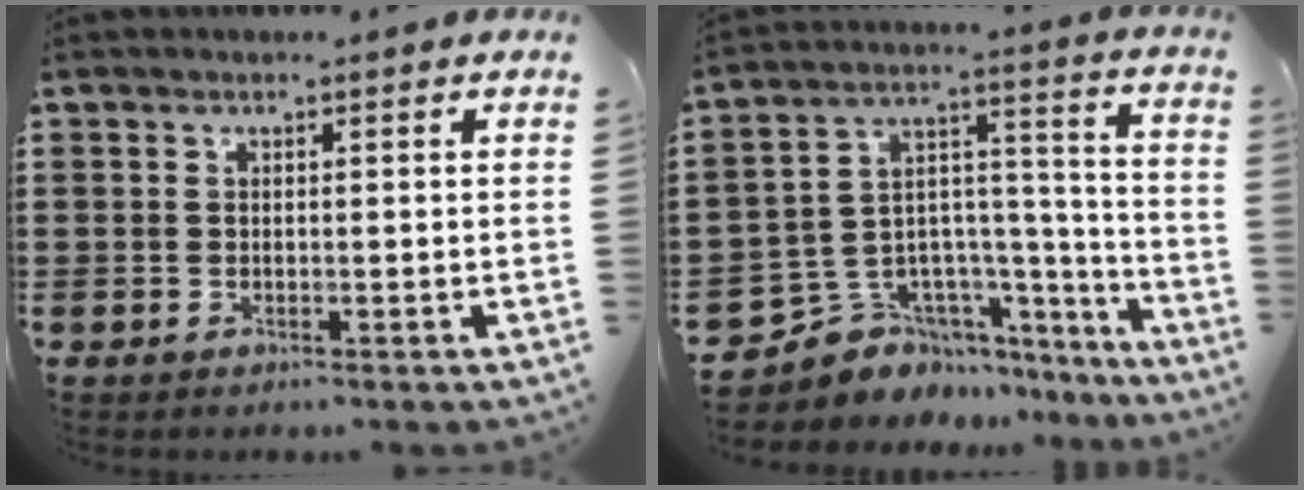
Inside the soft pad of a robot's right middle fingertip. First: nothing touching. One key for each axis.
{"total": 6.9, "fx": -5.2, "fy": 4.5, "fz": 0.6, "tx": -0.039, "ty": -0.007, "tz": -0.097}